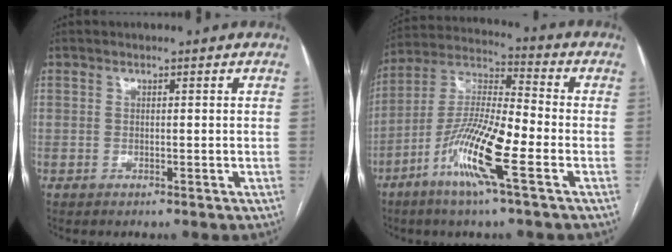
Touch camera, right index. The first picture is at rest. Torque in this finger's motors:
{"motor_torque": [1.71, -0.42, 0.50, 0.14]}